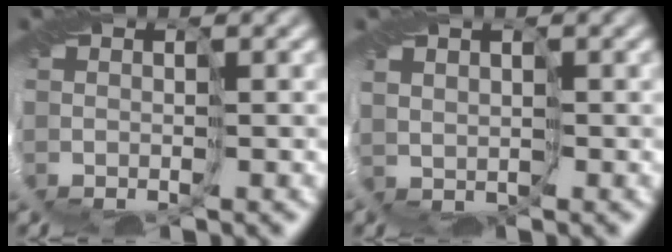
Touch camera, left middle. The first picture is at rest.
{"total": 1.5, "force": [0.6, 1.3, 0.6], "torque": [-0.014, -0.002, 0.010]}